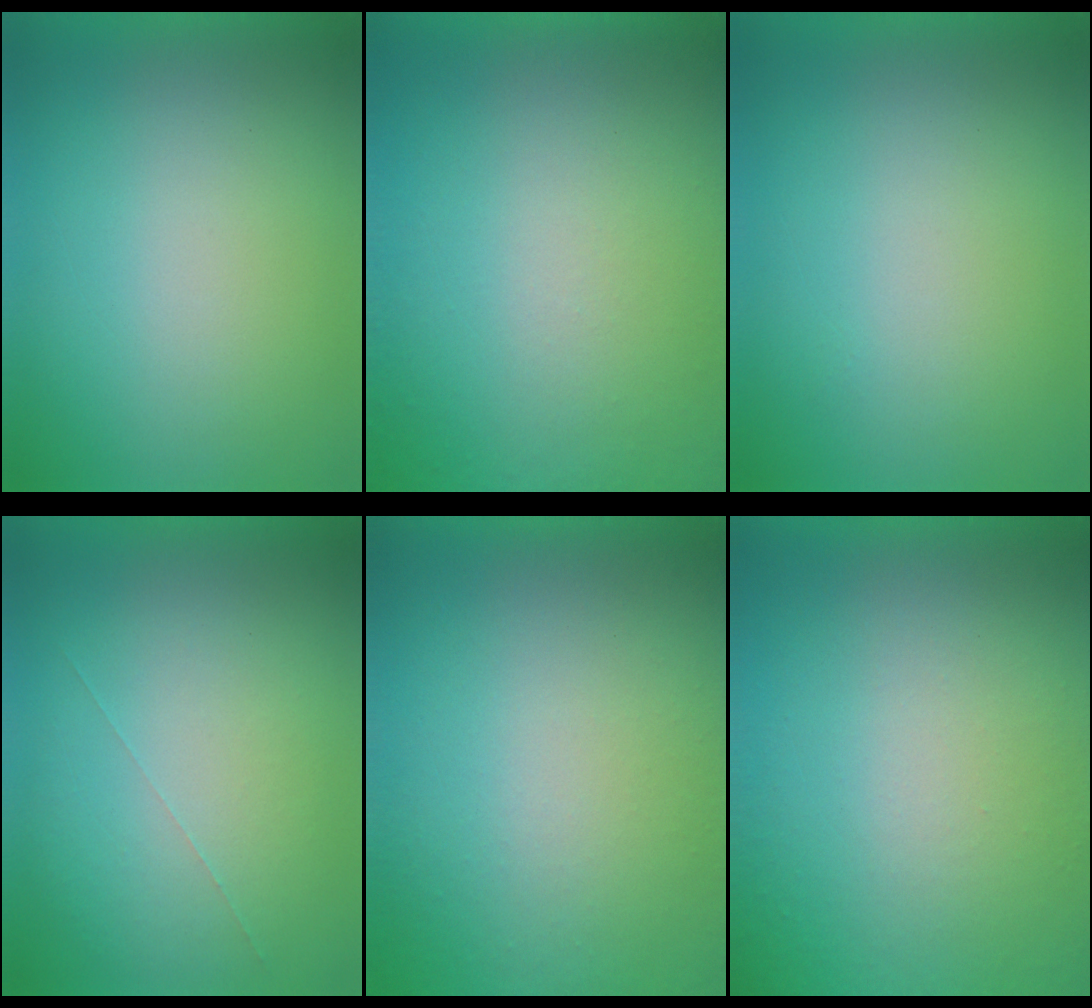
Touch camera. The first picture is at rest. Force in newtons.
{"total": 5.6}
{"total": 0.0}
{"total": 1.0}
{"total": 9.4}
{"total": 7.8}